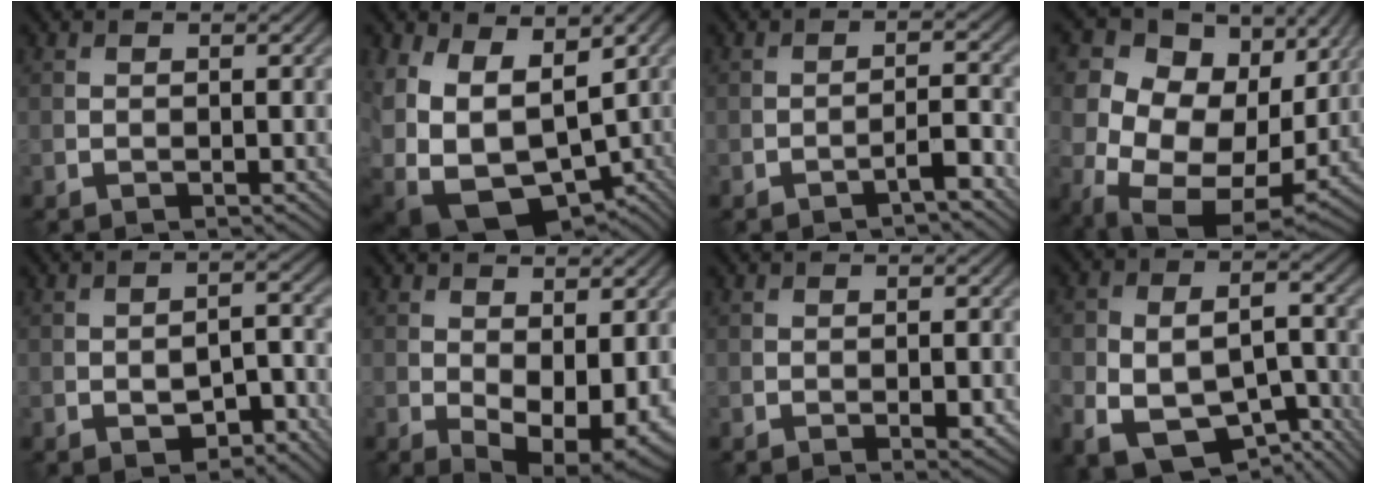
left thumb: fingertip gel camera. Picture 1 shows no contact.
{"total": 16.1, "force": [-1.1, 11.3, 11.4], "torque": [-0.241, -0.056, 0.038]}
{"total": 2.7, "force": [-1.9, 0.3, 1.9], "torque": [-0.031, 0.012, -0.038]}
{"total": 18.4, "force": [3.9, 13.7, 11.6], "torque": [-0.250, 0.004, 0.096]}
{"total": 4.9, "force": [-2.4, 2.3, 3.5], "torque": [-0.052, 0.003, -0.036]}
{"total": 8.2, "force": [-1.3, 4.5, 6.7], "torque": [-0.119, -0.030, -0.004]}
{"total": 1.6, "force": [-0.5, 0.4, 1.5], "torque": [-0.023, -0.001, -0.006]}
{"total": 13.1, "force": [-5.8, 8.6, 8.0], "torque": [-0.142, -0.028, -0.083]}